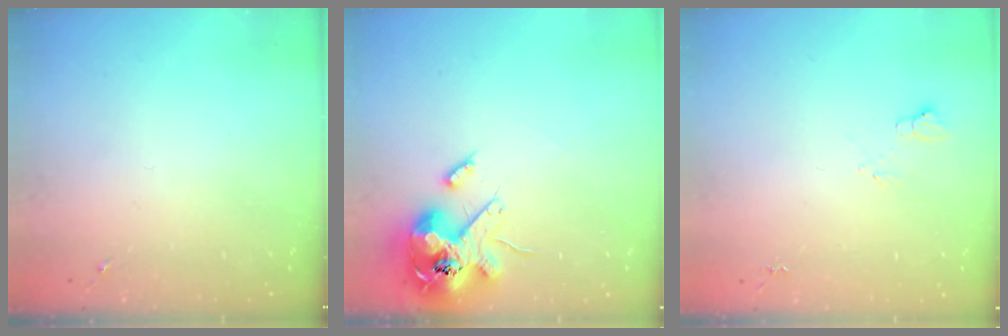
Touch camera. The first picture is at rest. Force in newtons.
{"total": 15.3, "press": 15.1, "slide": 2.5}
{"total": 5.5, "press": 5.4, "slide": 0.7}